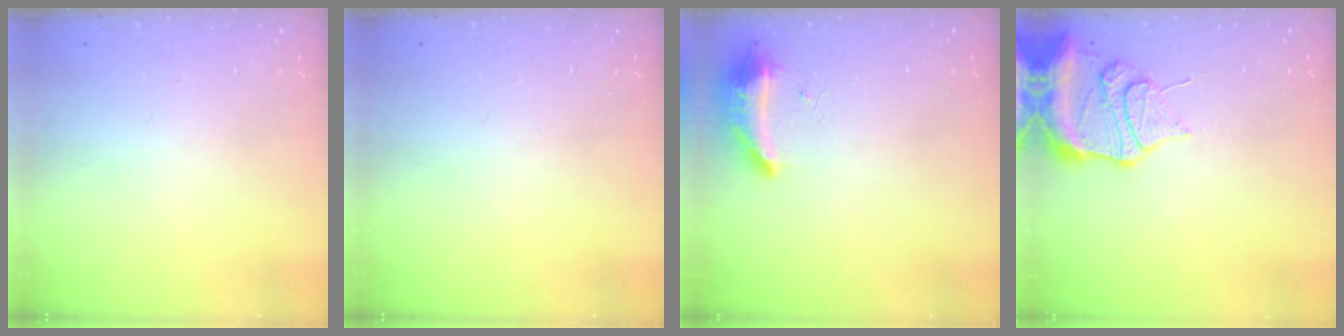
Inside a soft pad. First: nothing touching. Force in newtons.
{"total": 0.0}
{"total": 8.7, "press": 8.5, "slide": 1.8}
{"total": 13.1, "press": 13.1, "slide": 1.3}